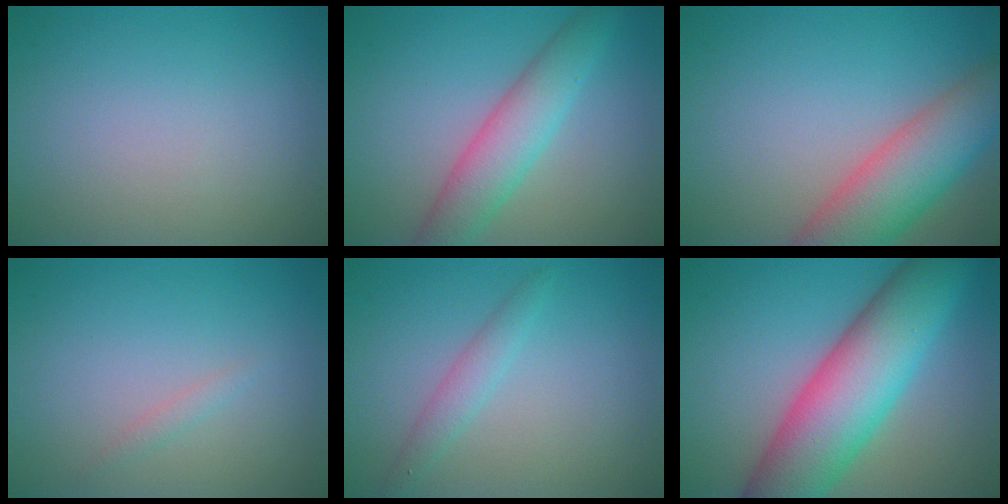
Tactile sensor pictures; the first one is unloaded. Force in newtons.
{"total": 4.9, "press": 4.9, "slide": 0.1}
{"total": 8.2, "press": 8.2, "slide": 0.4}
{"total": 0.7, "press": 0.7, "slide": 0.1}
{"total": 1.8, "press": 1.8, "slide": 0.1}
{"total": 11.3, "press": 11.3, "slide": 0.3}